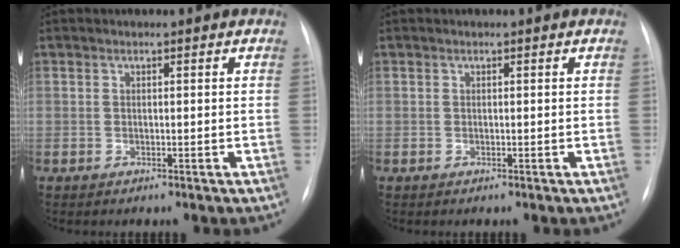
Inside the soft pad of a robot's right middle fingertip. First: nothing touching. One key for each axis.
{"total": 0.0}